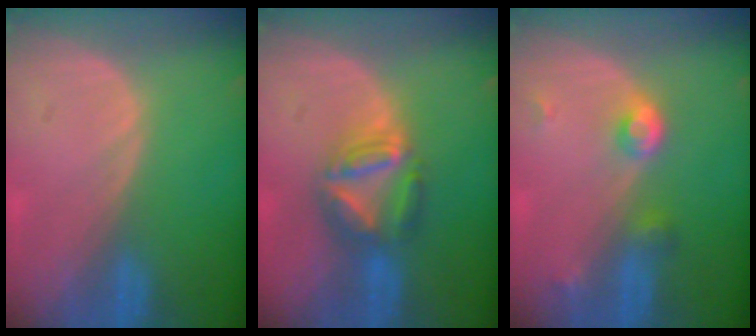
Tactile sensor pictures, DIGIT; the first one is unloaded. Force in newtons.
{"total": 7.2, "press": 6.3, "slide": 3.5}
{"total": 3.8, "press": 3.6, "slide": 1.3}